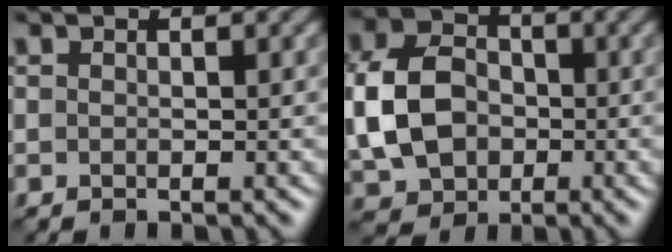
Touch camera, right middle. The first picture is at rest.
{"total": 7.4, "force": [-0.6, 5.7, 4.6], "torque": [-0.103, 0.009, -0.022]}